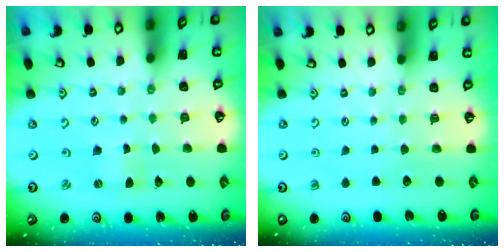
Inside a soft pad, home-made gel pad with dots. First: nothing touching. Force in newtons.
{"total": 0.0}